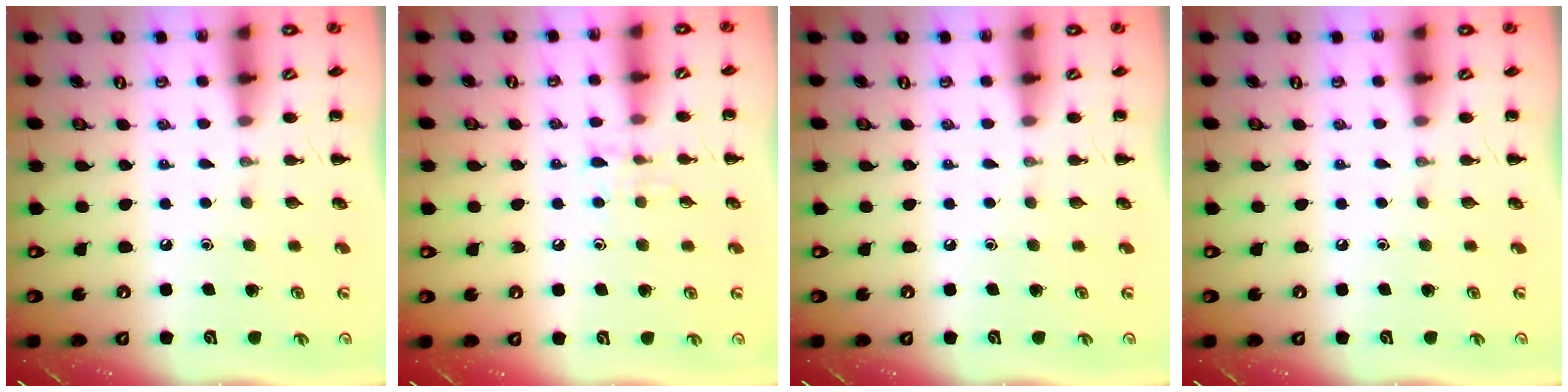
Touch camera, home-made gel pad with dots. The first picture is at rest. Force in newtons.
{"total": 5.8, "press": 5.7, "slide": 1.0}
{"total": 0.0}
{"total": 0.0}